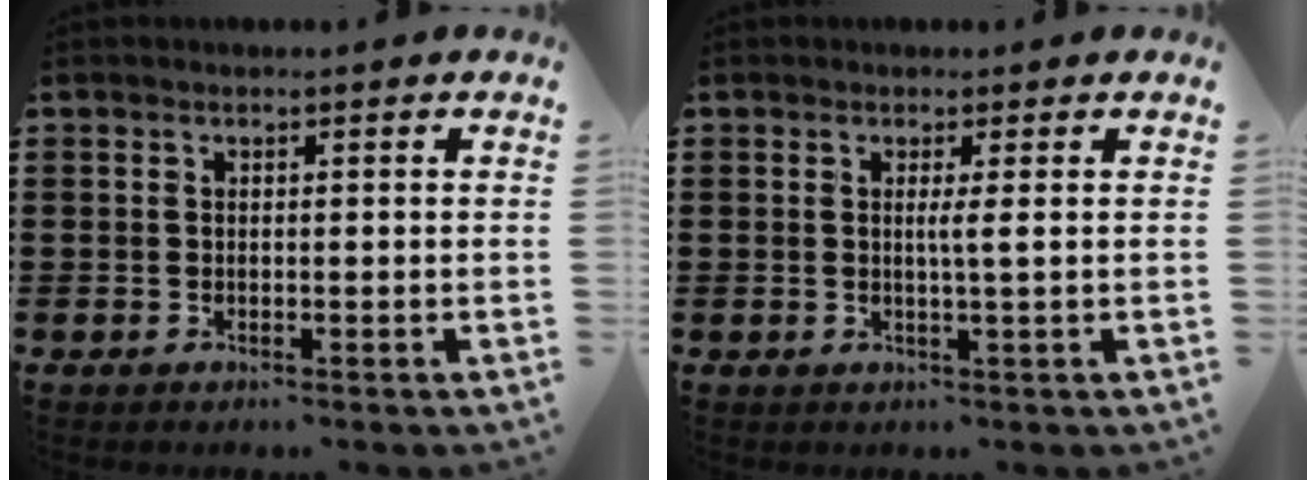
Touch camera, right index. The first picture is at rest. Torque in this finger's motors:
{"motor_torque": [0.33, 0.14, 0.05, 0.04]}